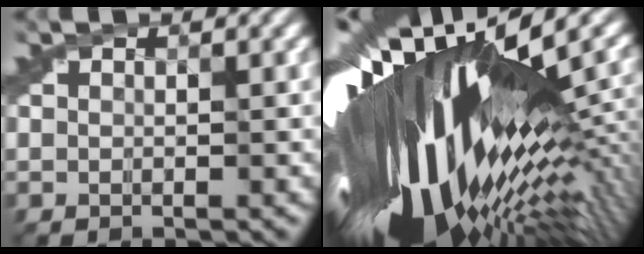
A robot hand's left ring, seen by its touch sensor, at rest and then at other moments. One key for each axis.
{"total": 20.1, "fx": 1.9, "fy": 7.3, "fz": 18.6, "tx": -0.329, "ty": -0.055, "tz": 0.046}